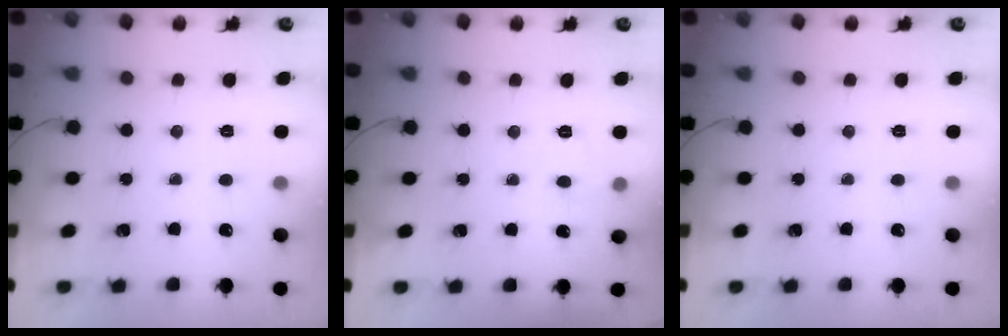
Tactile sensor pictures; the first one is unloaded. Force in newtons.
{"total": 5.9, "press": 5.7, "slide": 1.5}
{"total": 0.0}